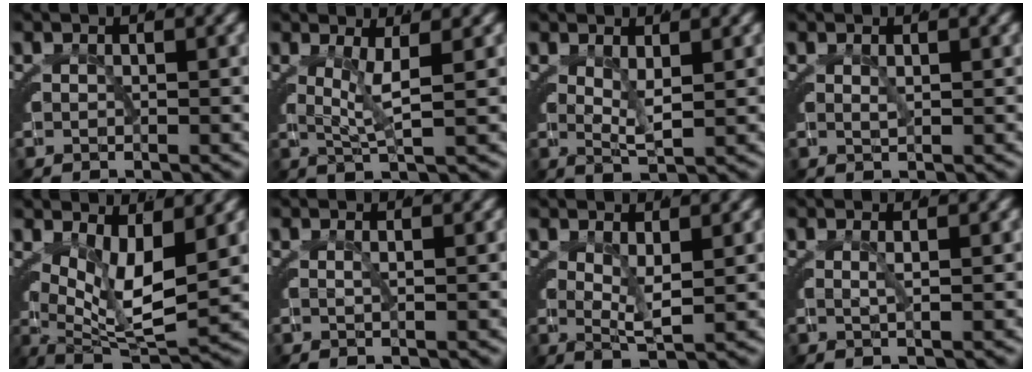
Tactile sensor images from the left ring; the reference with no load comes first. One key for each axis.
{"total": 3.5, "fx": 1.2, "fy": -0.6, "fz": 3.3, "tx": -0.050, "ty": -0.006, "tz": 0.026}
{"total": 2.6, "fx": 1.3, "fy": -0.2, "fz": 2.2, "tx": -0.039, "ty": -0.014, "tz": 0.034}
{"total": 0.9, "fx": 0.4, "fy": -0.6, "fz": 0.4, "tx": -0.009, "ty": -0.009, "tz": 0.013}
{"total": 8.3, "fx": 1.5, "fy": 3.9, "fz": 7.1, "tx": -0.117, "ty": -0.023, "tz": 0.038}
{"total": 0.9, "fx": 0.2, "fy": -0.5, "fz": 0.7, "tx": -0.010, "ty": -0.001, "tz": 0.003}
{"total": 3.0, "fx": 1.3, "fy": 0.0, "fz": 2.7, "tx": -0.045, "ty": -0.014, "tz": 0.034}
{"total": 1.2, "fx": 0.6, "fy": -0.5, "fz": 1.0, "tx": -0.017, "ty": -0.002, "tz": 0.011}